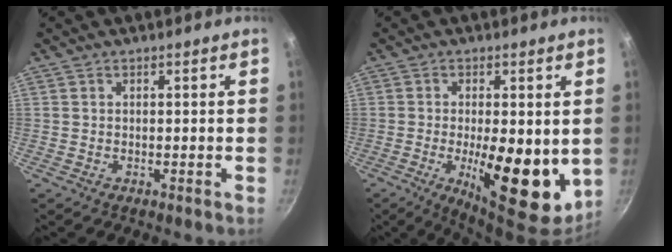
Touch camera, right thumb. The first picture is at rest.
{"total": 14.8, "force": [-2.0, 5.6, 13.5], "torque": [-0.186, -0.010, -0.020]}